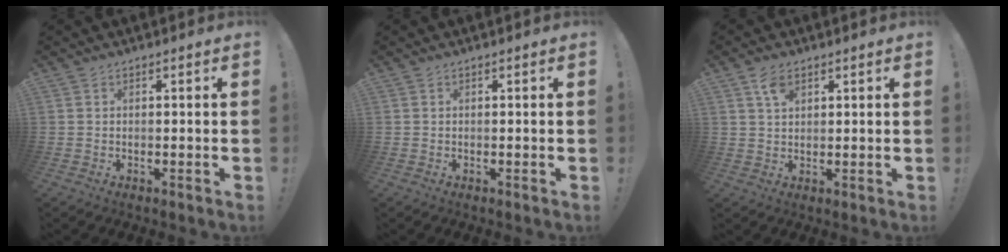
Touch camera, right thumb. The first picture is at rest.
{"total": 0.0}
{"total": 4.4, "force": [2.6, 2.3, 2.7], "torque": [-0.046, -0.008, 0.046]}